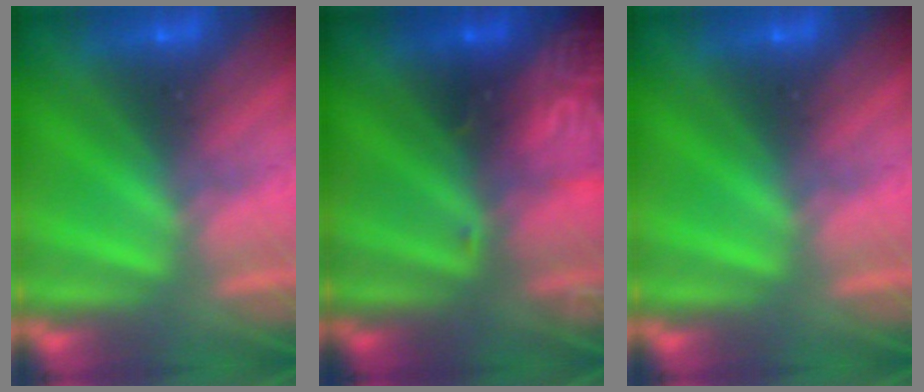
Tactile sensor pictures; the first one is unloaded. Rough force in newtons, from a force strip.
{"total": 3.2}
{"total": 0.0}